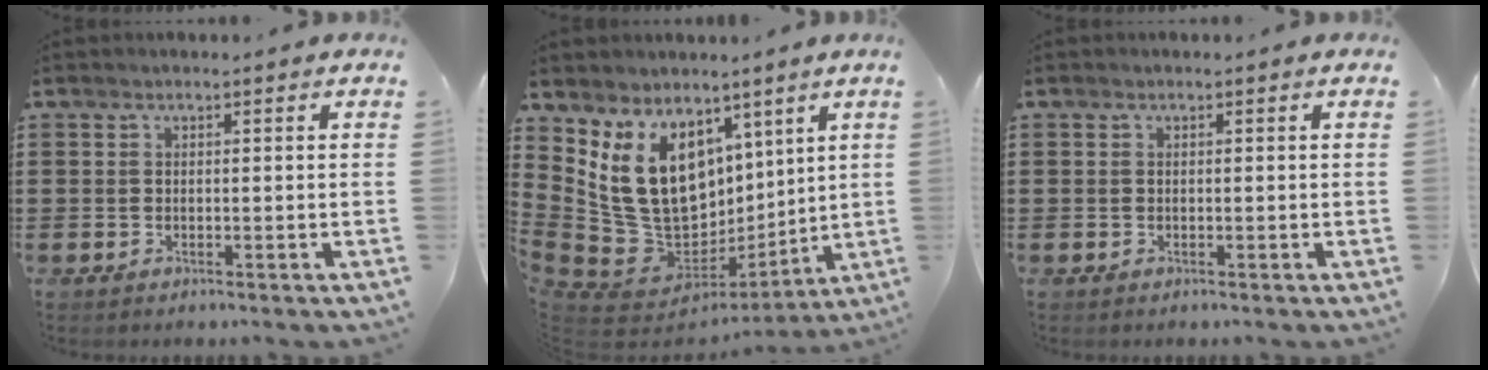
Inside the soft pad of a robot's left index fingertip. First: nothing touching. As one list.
[{"total": 16.2, "force": [4.0, 12.5, 9.5], "torque": [-0.227, -0.039, 0.086]}, {"total": 0.0}]